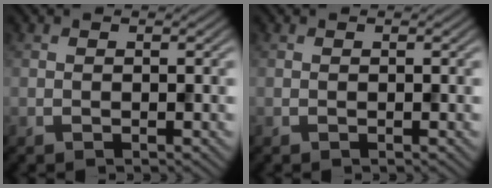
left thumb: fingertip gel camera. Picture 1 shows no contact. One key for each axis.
{"total": 0.0}